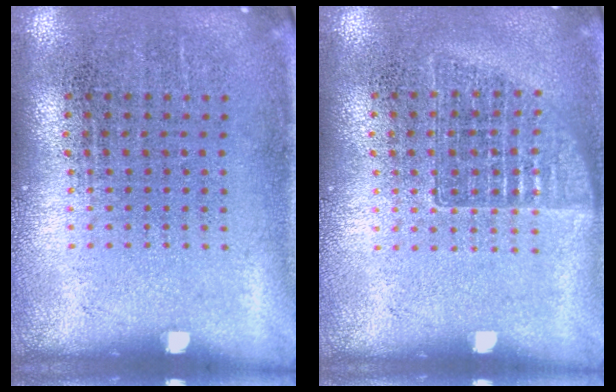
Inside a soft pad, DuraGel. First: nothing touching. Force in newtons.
{"total": 1.0, "press": 0.9, "slide": 0.4}